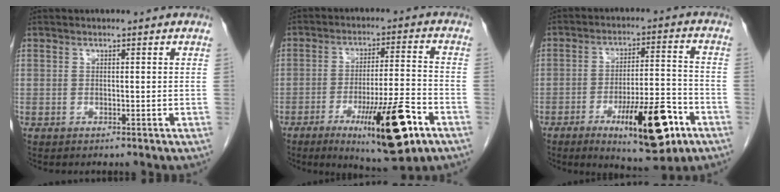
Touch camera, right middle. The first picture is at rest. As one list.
[{"total": 15.2, "force": [-7.5, 1.9, 13.1], "torque": [-0.196, -0.020, -0.109]}, {"total": 14.6, "force": [-7.1, 3.3, 12.3], "torque": [-0.182, -0.005, -0.102]}]